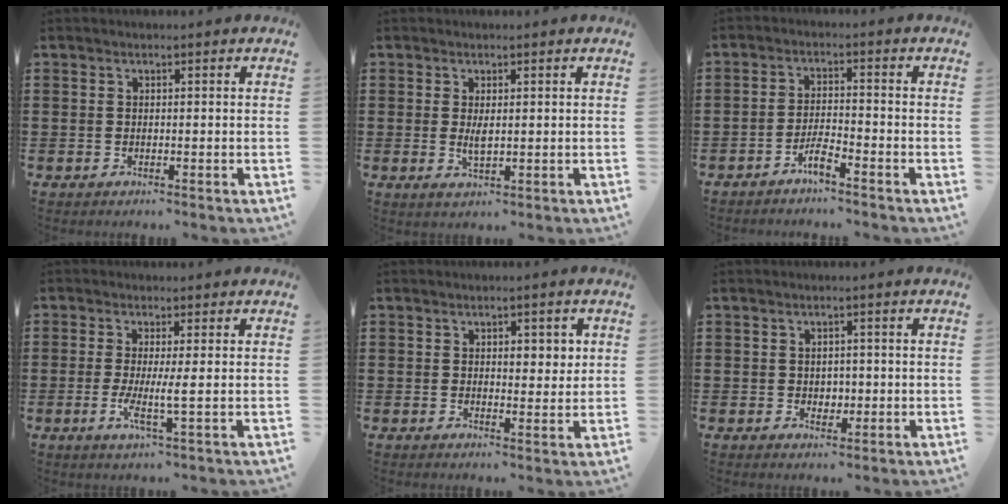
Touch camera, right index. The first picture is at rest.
{"total": 2.5, "force": [0.2, 0.8, 2.3], "torque": [-0.047, -0.002, 0.003]}
{"total": 3.2, "force": [-2.7, 0.2, 1.8], "torque": [-0.048, 0.001, -0.056]}
{"total": 4.0, "force": [-0.5, -0.3, 3.9], "torque": [-0.079, -0.014, -0.013]}
{"total": 2.7, "force": [1.0, 1.6, 2.0], "torque": [-0.026, 0.002, 0.012]}
{"total": 1.7, "force": [0.1, 1.5, 0.6], "torque": [-0.010, 0.005, -0.003]}